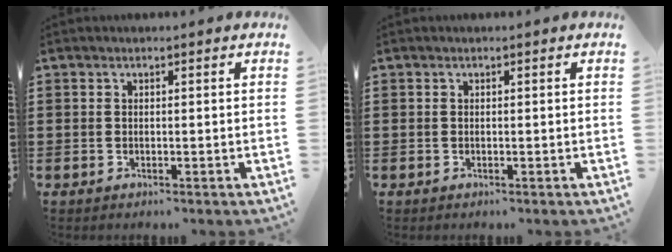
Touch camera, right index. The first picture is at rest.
{"total": 0.0}